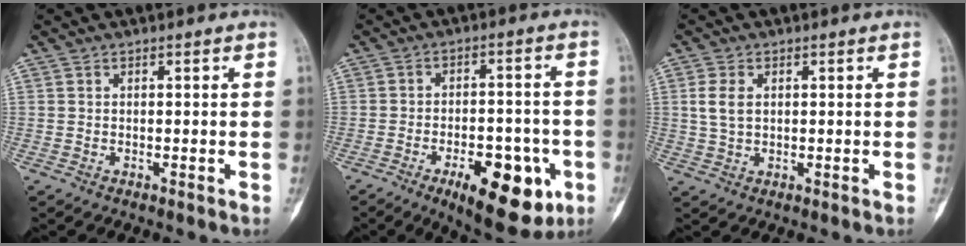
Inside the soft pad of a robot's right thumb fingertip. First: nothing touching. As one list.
[{"total": 15.7, "force": [-6.9, 7.0, 12.3], "torque": [-0.144, 0.024, -0.089]}, {"total": 4.1, "force": [0.8, 2.6, 3.1], "torque": [-0.067, 0.002, 0.017]}]